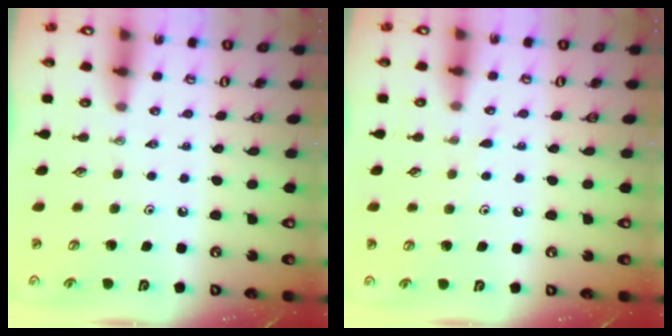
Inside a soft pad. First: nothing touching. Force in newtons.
{"total": 4.7, "press": 4.7, "slide": 0.5}